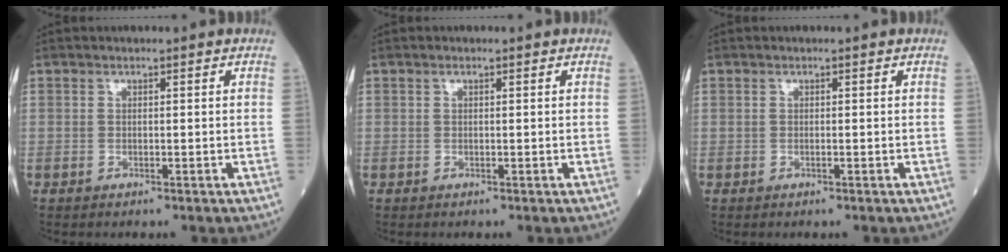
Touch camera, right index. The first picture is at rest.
{"total": 0.0}
{"total": 0.0}